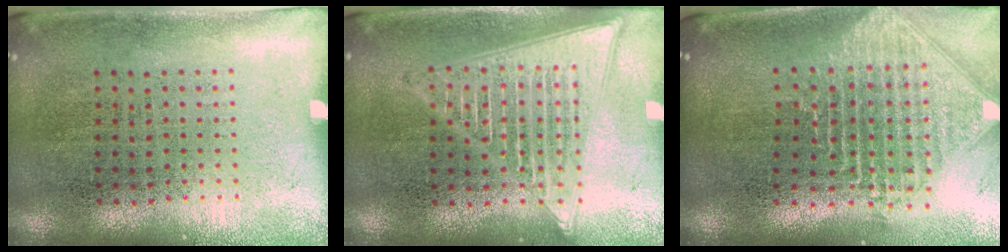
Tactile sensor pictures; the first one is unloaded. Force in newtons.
{"total": 2.7, "press": 2.7, "slide": 0.2}
{"total": 2.5, "press": 1.9, "slide": 1.6}